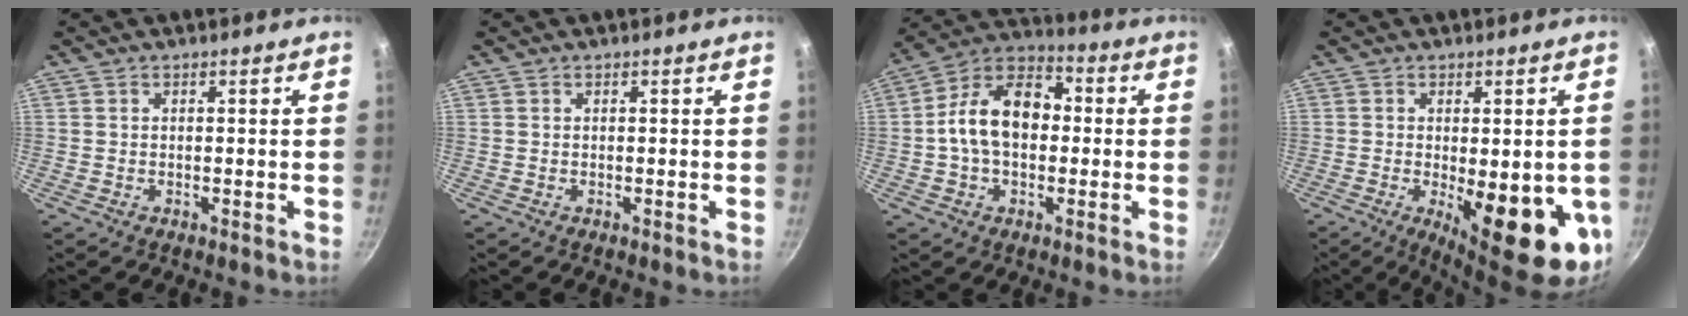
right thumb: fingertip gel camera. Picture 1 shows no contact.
{"total": 0.0}
{"total": 14.6, "force": [-0.1, 10.0, 10.7], "torque": [-0.146, 0.039, -0.022]}
{"total": 16.4, "force": [-3.7, 5.9, 14.8], "torque": [-0.169, -0.016, -0.033]}